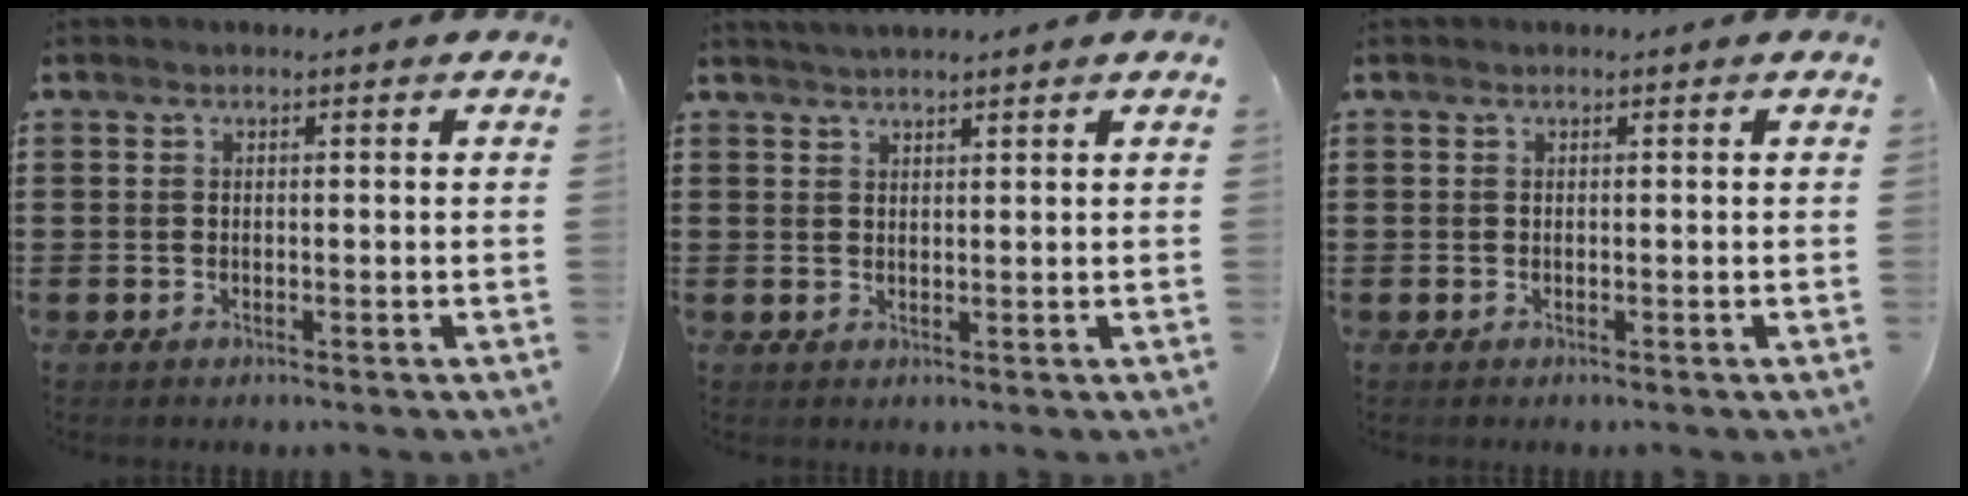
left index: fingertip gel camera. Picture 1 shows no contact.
{"total": 1.5, "force": [1.5, 0.1, 0.2], "torque": [-0.007, 0.004, 0.029]}
{"total": 0.0}